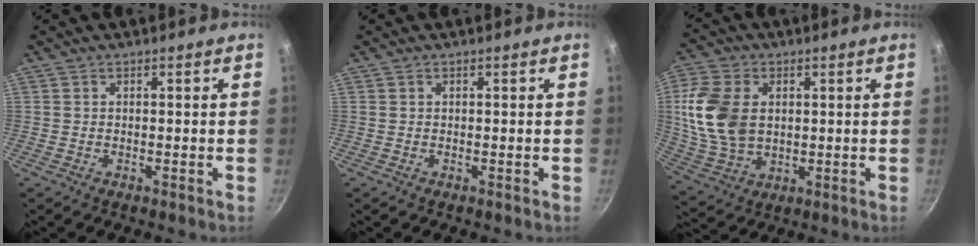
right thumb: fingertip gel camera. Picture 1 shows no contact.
{"total": 0.0}
{"total": 14.4, "force": [1.9, 9.9, 10.3], "torque": [-0.194, -0.007, 0.043]}